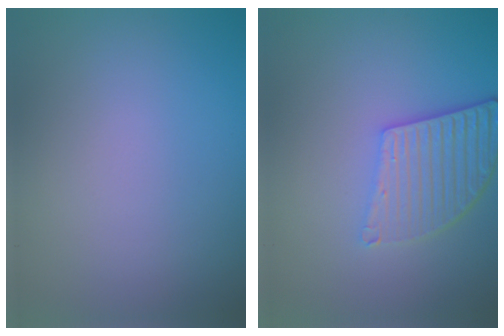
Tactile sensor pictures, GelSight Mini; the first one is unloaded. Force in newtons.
{"total": 5.0, "press": 3.8, "slide": 3.3}